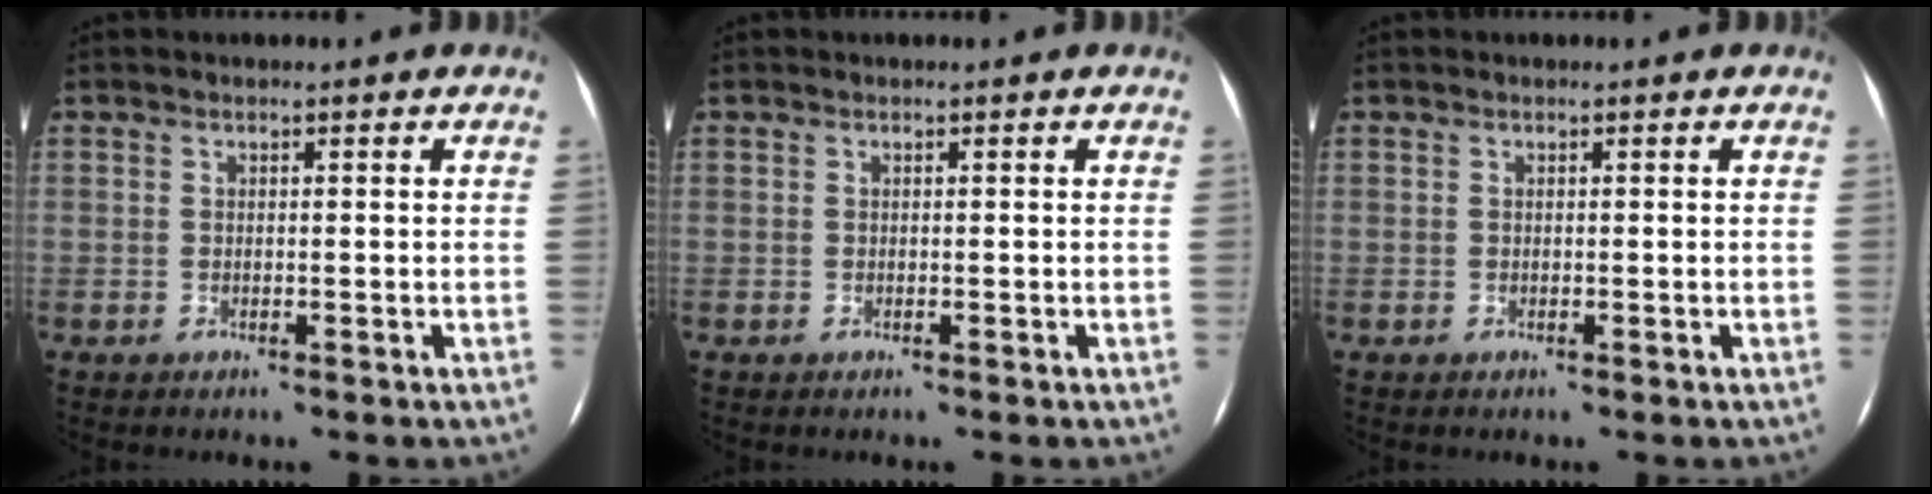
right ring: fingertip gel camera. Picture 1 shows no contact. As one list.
[{"total": 0.0}, {"total": 0.0}]